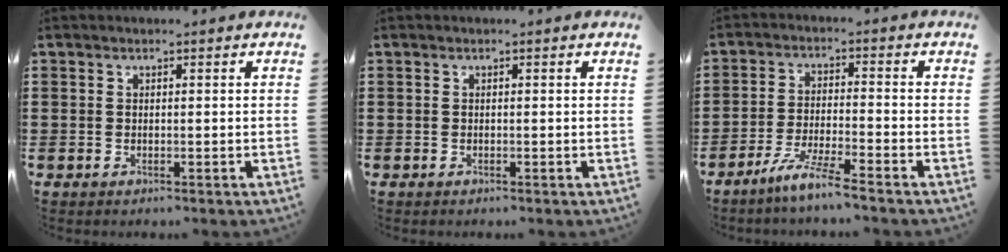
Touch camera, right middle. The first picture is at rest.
{"total": 0.0}
{"total": 5.6, "force": [-4.7, -0.4, 2.9], "torque": [-0.066, -0.015, -0.093]}